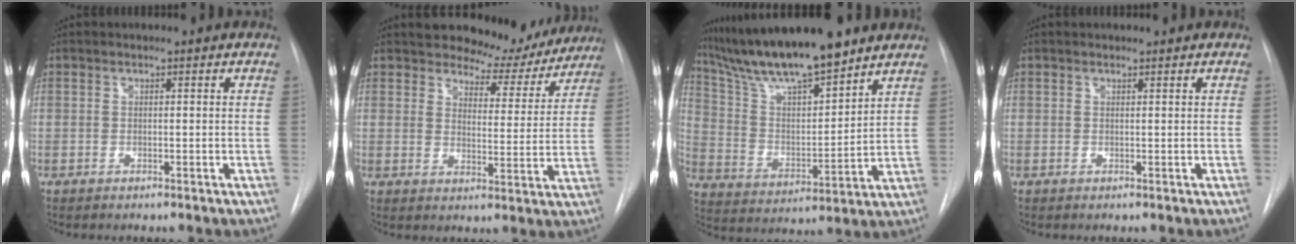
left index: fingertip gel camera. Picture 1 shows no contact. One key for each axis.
{"total": 9.7, "fx": 8.9, "fy": 3.6, "fz": 1.3, "tx": 0.000, "ty": -0.023, "tz": 0.101}
{"total": 16.0, "fx": 13.2, "fy": 1.8, "fz": 8.8, "tx": -0.157, "ty": -0.001, "tz": 0.242}
{"total": 0.0}